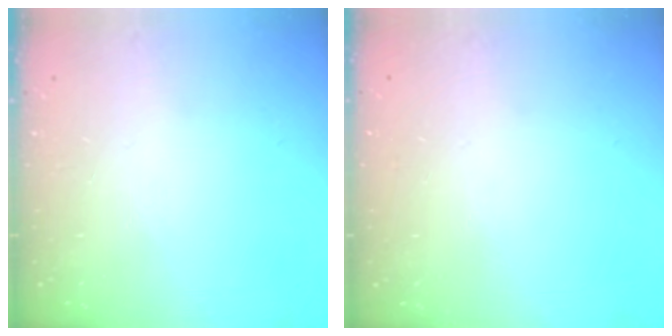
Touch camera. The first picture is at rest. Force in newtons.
{"total": 0.0}